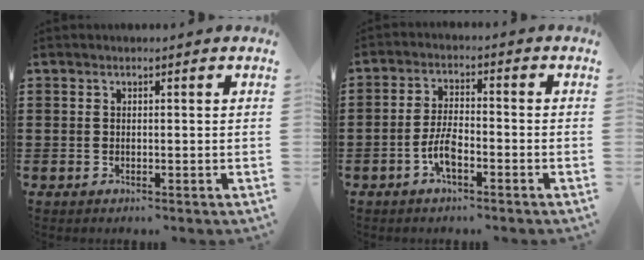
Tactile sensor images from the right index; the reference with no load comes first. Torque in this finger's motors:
{"motor_torque": [2.01, 0.13, 0.36, 0.14]}